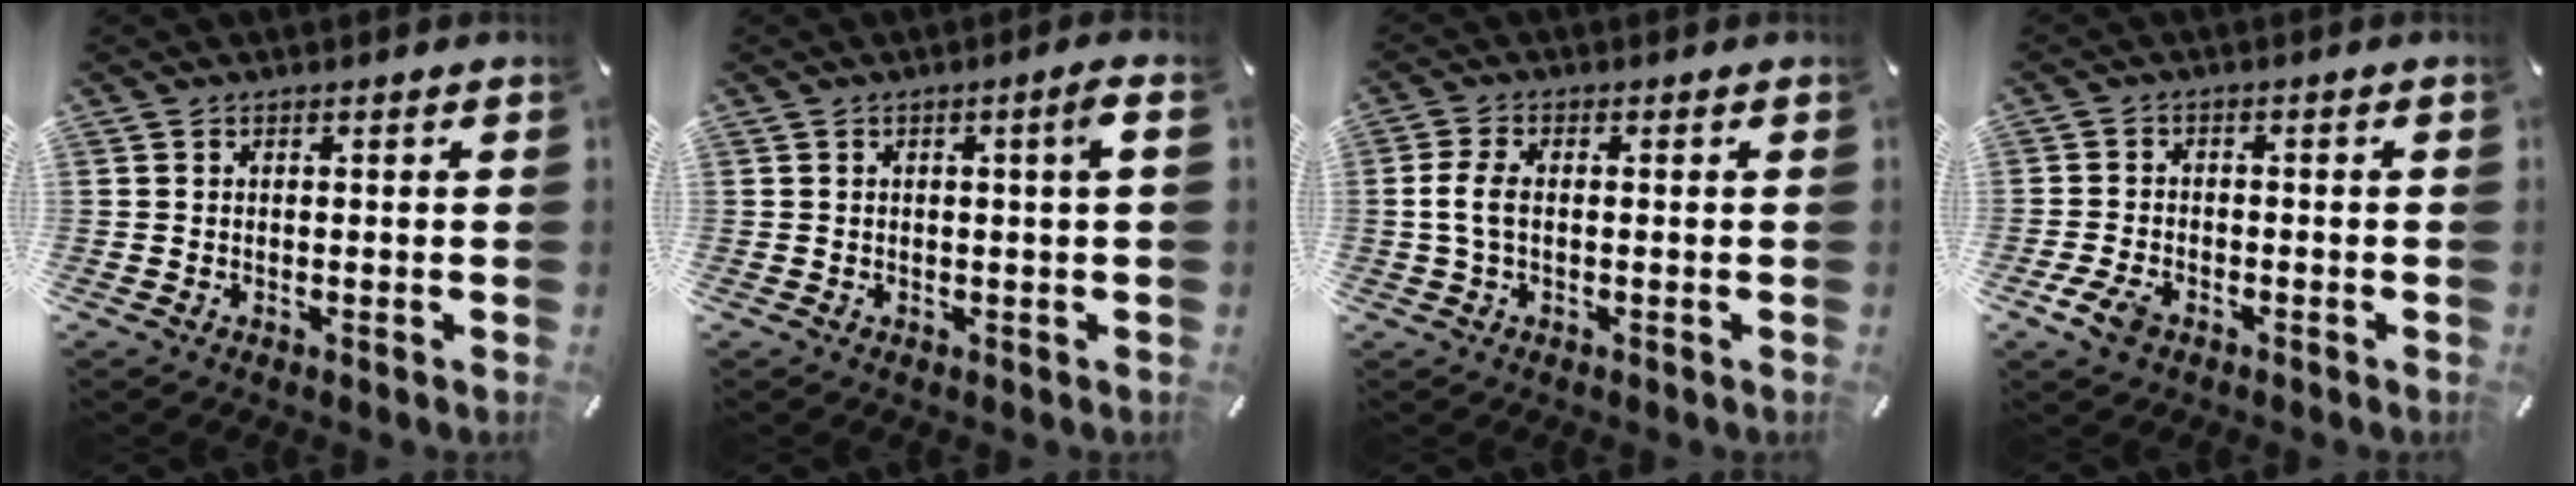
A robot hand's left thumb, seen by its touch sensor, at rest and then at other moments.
{"total": 3.2, "force": [0.5, 0.0, 3.2], "torque": [-0.050, -0.006, 0.004]}
{"total": 4.6, "force": [-0.1, 2.3, 4.0], "torque": [-0.095, -0.002, -0.008]}
{"total": 4.9, "force": [-2.7, 2.9, 2.9], "torque": [-0.072, 0.007, -0.054]}